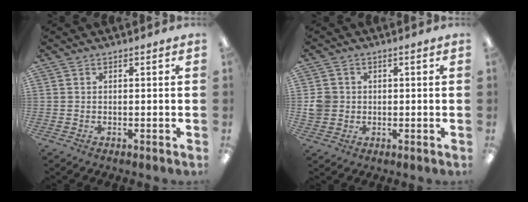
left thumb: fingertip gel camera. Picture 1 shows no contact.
{"total": 4.1, "force": [0.1, 3.9, 1.1], "torque": [-0.017, 0.006, 0.001]}